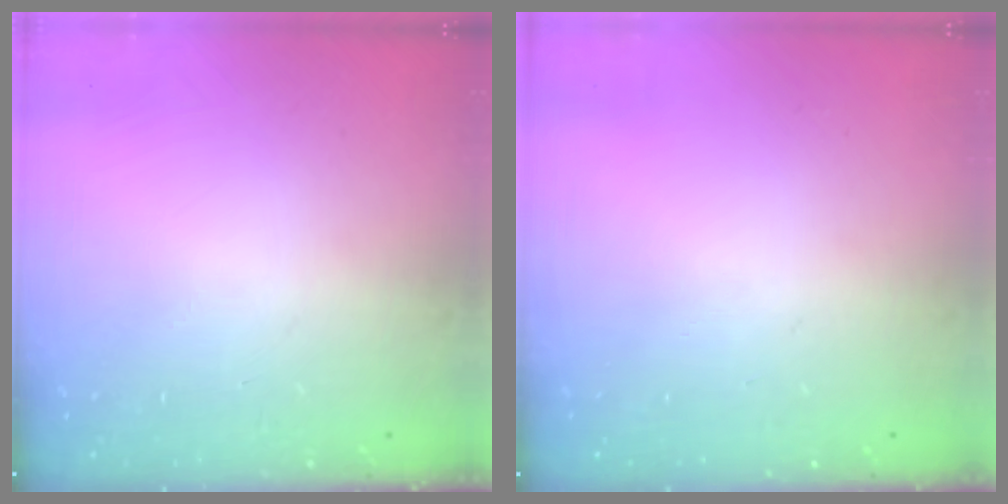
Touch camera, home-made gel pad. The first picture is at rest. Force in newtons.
{"total": 0.0}